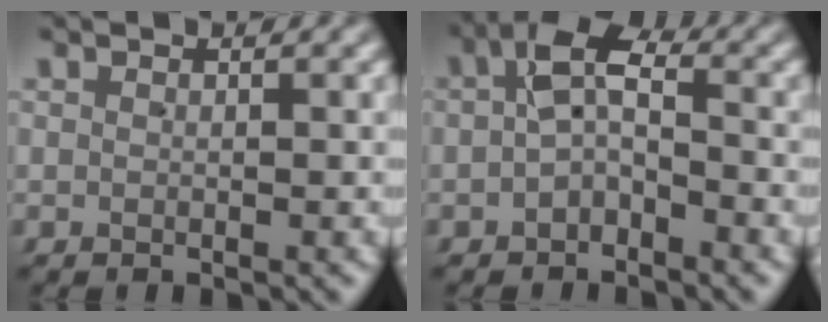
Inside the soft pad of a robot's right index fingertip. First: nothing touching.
{"total": 4.1, "force": [-0.3, 2.8, 3.0], "torque": [-0.036, -0.005, -0.011]}